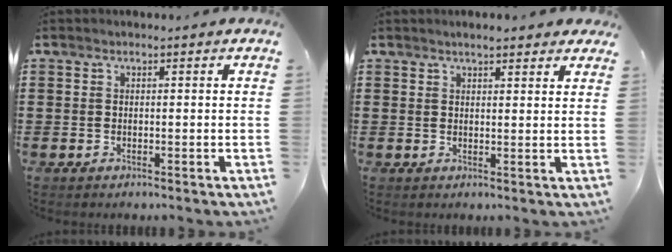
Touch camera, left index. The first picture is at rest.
{"total": 2.3, "force": [2.0, 0.4, 1.1], "torque": [-0.025, 0.006, 0.036]}